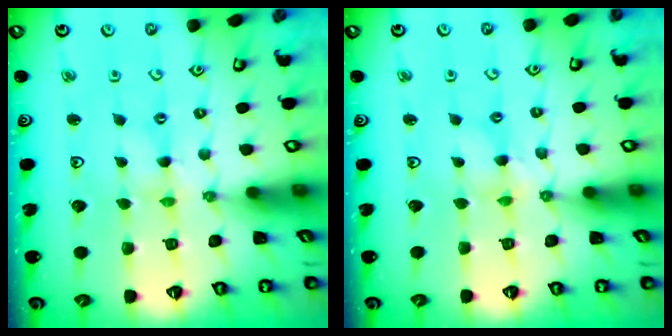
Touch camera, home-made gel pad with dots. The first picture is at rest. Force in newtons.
{"total": 2.5, "press": 2.5, "slide": 0.2}